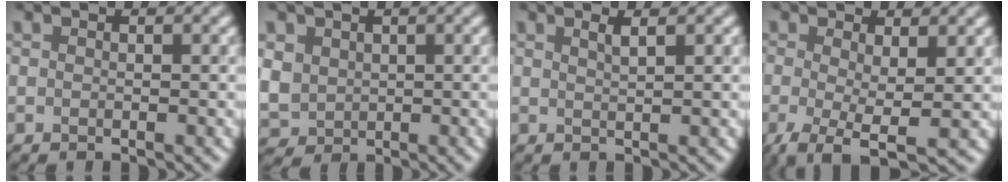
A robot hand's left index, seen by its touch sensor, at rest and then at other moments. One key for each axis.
{"total": 2.8, "fx": 1.0, "fy": 2.6, "fz": 0.5, "tx": -0.026, "ty": 0.002, "tz": 0.024}
{"total": 1.2, "fx": 0.8, "fy": 0.2, "fz": 0.9, "tx": -0.008, "ty": 0.008, "tz": 0.011}
{"total": 5.0, "fx": -1.1, "fy": 1.7, "fz": 4.6, "tx": -0.097, "ty": -0.009, "tz": -0.020}